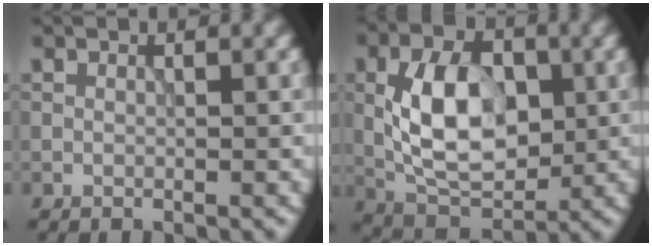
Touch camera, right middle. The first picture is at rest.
{"total": 8.2, "force": [-0.1, 5.0, 6.5], "torque": [-0.124, 0.000, -0.008]}